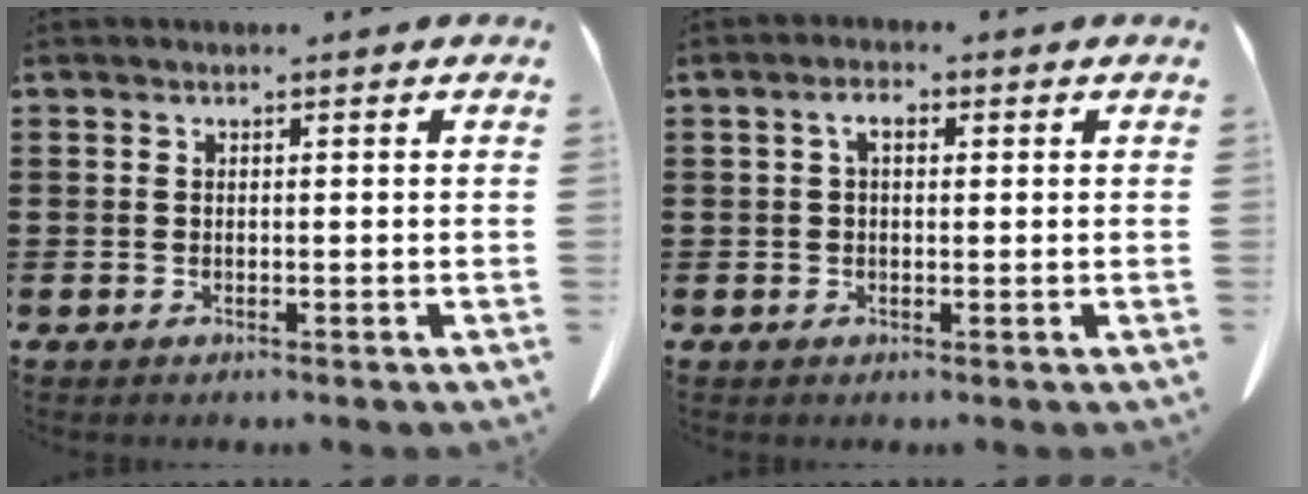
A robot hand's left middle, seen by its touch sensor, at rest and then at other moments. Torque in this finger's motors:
{"motor_torque": [0.51, 0.53, 0.03, 0.03]}